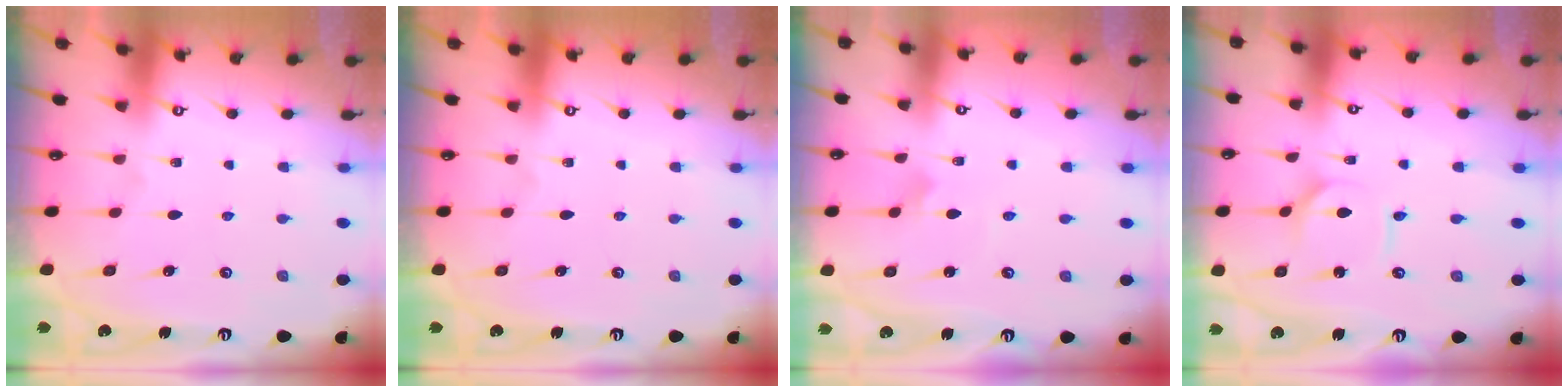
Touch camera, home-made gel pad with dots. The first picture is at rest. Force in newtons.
{"total": 0.0}
{"total": 1.5, "press": 1.5, "slide": 0.1}
{"total": 2.4, "press": 2.3, "slide": 0.2}